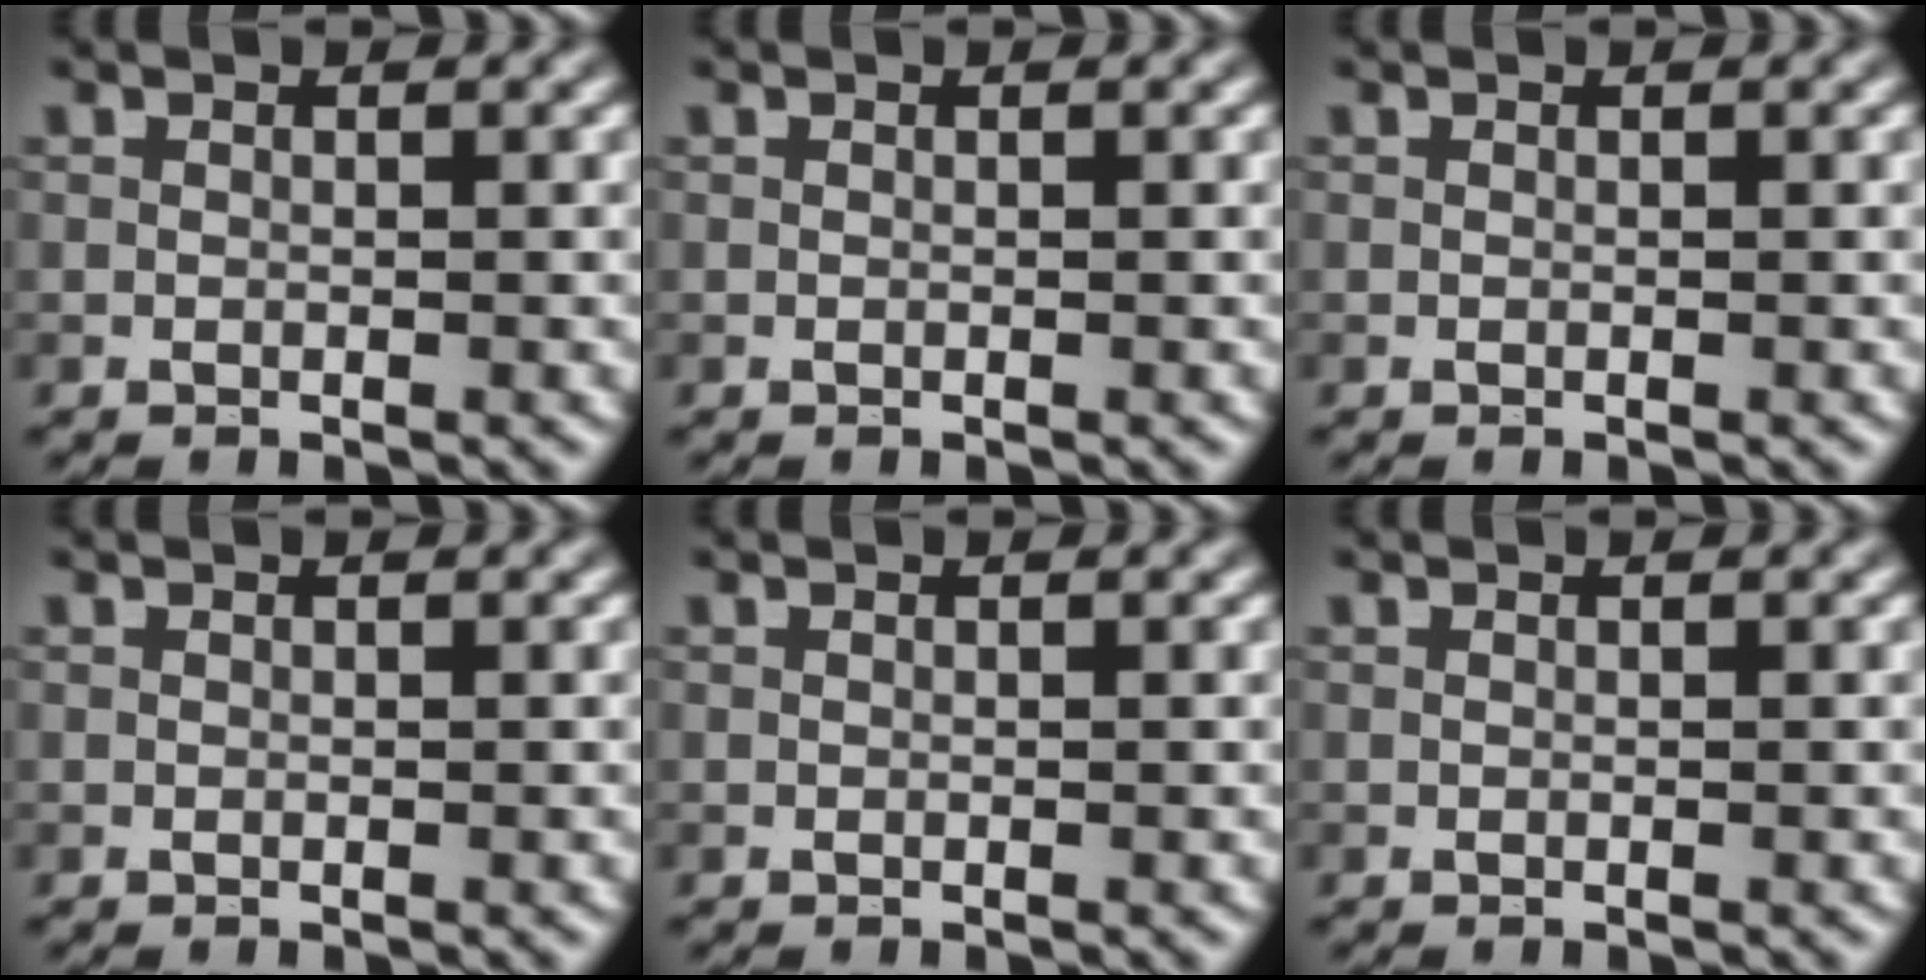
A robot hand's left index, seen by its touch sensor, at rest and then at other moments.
{"total": 0.0}
{"total": 0.0}
{"total": 0.0}
{"total": 0.0}
{"total": 0.0}